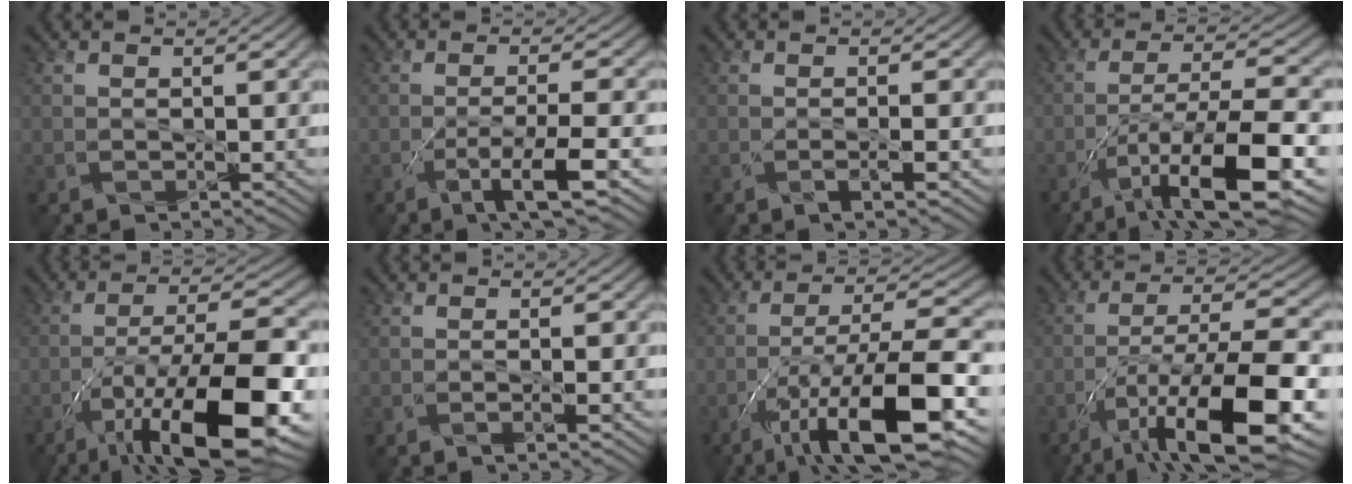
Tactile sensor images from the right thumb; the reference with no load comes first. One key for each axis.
{"total": 6.5, "fx": -3.1, "fy": 0.8, "fz": 5.6, "tx": -0.099, "ty": 0.006, "tz": -0.058}
{"total": 1.7, "fx": -0.5, "fy": 0.2, "fz": 1.6, "tx": -0.026, "ty": 0.005, "tz": -0.013}
{"total": 13.0, "fx": -6.4, "fy": 3.7, "fz": 10.8, "tx": -0.196, "ty": -0.007, "tz": -0.112}
{"total": 17.6, "fx": -8.3, "fy": 6.2, "fz": 14.2, "tx": -0.240, "ty": -0.012, "tz": -0.143}
{"total": 1.0, "fx": -0.2, "fy": 0.0, "fz": 0.9, "tx": -0.016, "ty": 0.001, "tz": -0.006}
{"total": 14.9, "fx": -6.9, "fy": 4.6, "fz": 12.3, "tx": -0.231, "ty": -0.010, "tz": -0.123}
{"total": 15.8, "fx": -7.3, "fy": 5.2, "fz": 13.0, "tx": -0.233, "ty": -0.012, "tz": -0.124}